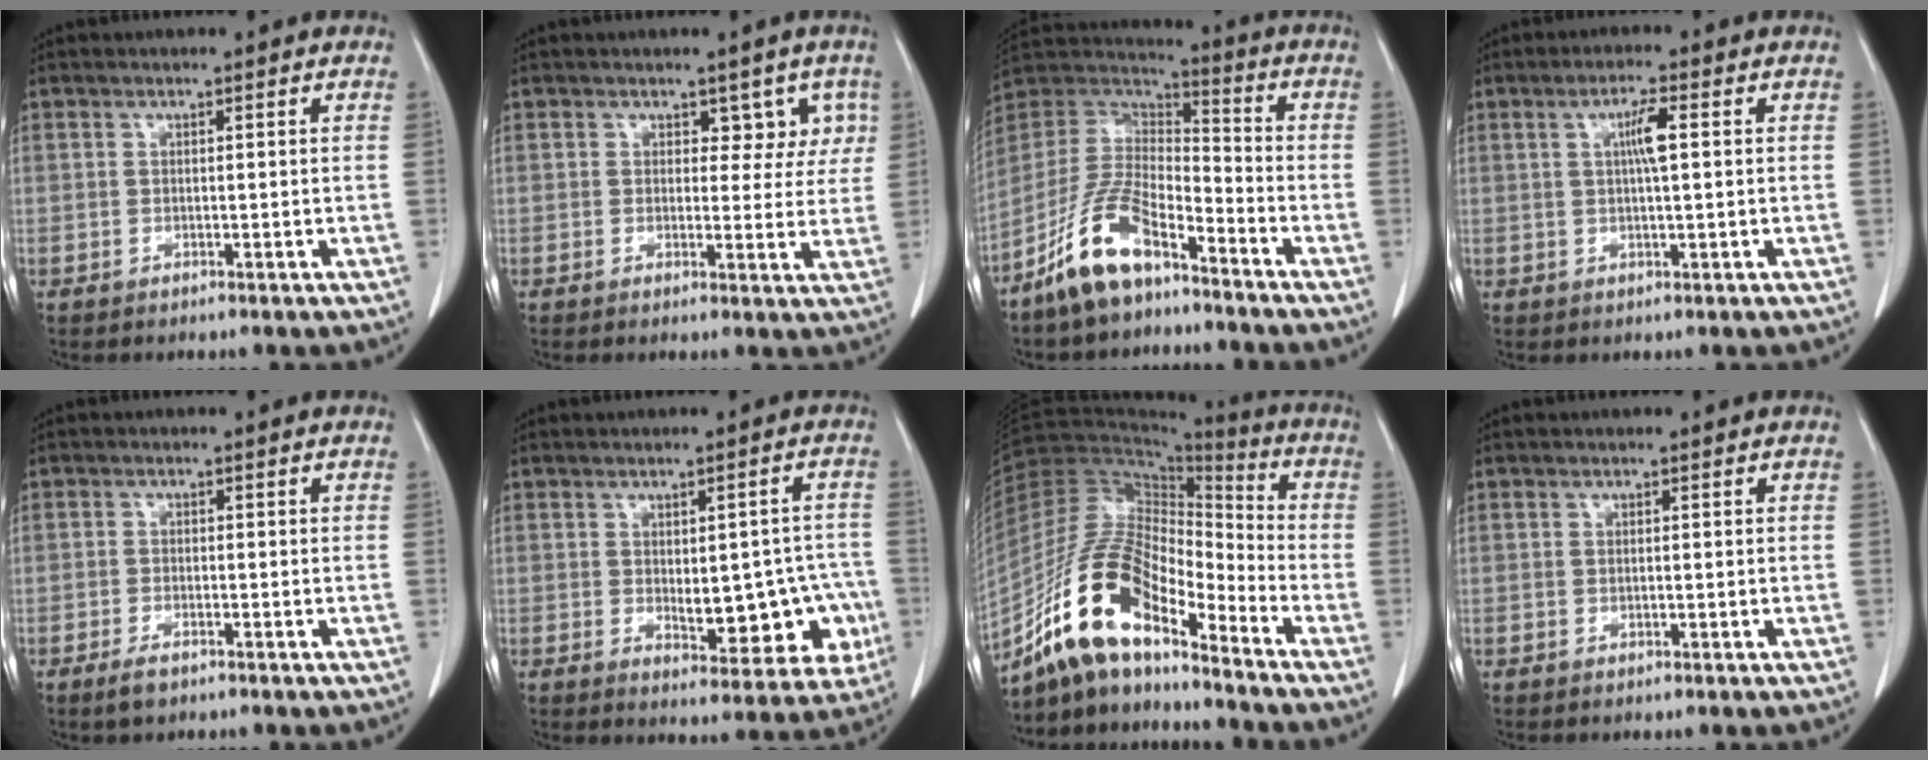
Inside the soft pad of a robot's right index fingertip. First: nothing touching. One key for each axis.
{"total": 4.3, "fx": 2.2, "fy": 2.9, "fz": 2.4, "tx": -0.001, "ty": 0.005, "tz": 0.021}
{"total": 12.7, "fx": -8.6, "fy": 4.4, "fz": 8.2, "tx": -0.178, "ty": 0.011, "tz": -0.168}
{"total": 3.8, "fx": 0.8, "fy": 0.3, "fz": 3.7, "tx": -0.067, "ty": 0.002, "tz": 0.012}
{"total": 2.3, "fx": -1.6, "fy": 0.8, "fz": 1.5, "tx": -0.032, "ty": -0.002, "tz": -0.025}
{"total": 11.0, "fx": -1.9, "fy": 5.2, "fz": 9.5, "tx": -0.103, "ty": 0.017, "tz": -0.008}
{"total": 16.2, "fx": -11.5, "fy": 4.7, "fz": 10.5, "tx": -0.206, "ty": 0.021, "tz": -0.210}
{"total": 0.0}